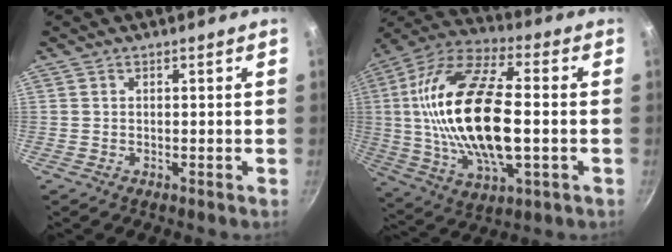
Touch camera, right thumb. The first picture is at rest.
{"total": 25.8, "force": [-0.3, 11.7, 23.0], "torque": [-0.449, 0.020, -0.012]}